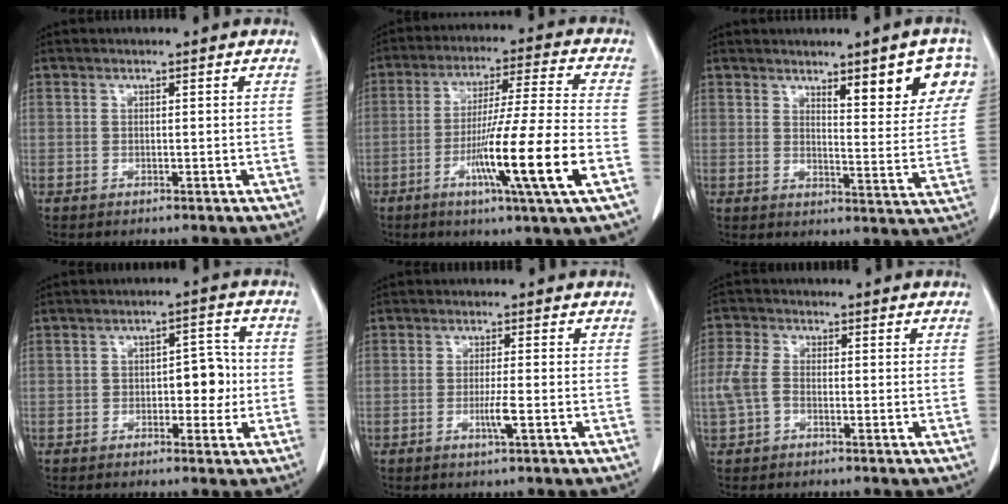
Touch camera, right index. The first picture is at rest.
{"total": 15.5, "force": [-5.4, -1.3, 14.4], "torque": [-0.259, -0.019, -0.096]}
{"total": 10.3, "force": [5.9, 1.9, 8.2], "torque": [-0.094, -0.005, 0.074]}
{"total": 5.5, "force": [-0.6, 2.9, 4.6], "torque": [-0.055, 0.020, -0.007]}
{"total": 2.9, "force": [-0.9, -0.2, 2.7], "torque": [-0.051, -0.005, -0.018]}
{"total": 4.2, "force": [-0.9, 2.7, 3.1], "torque": [-0.093, 0.011, -0.023]}